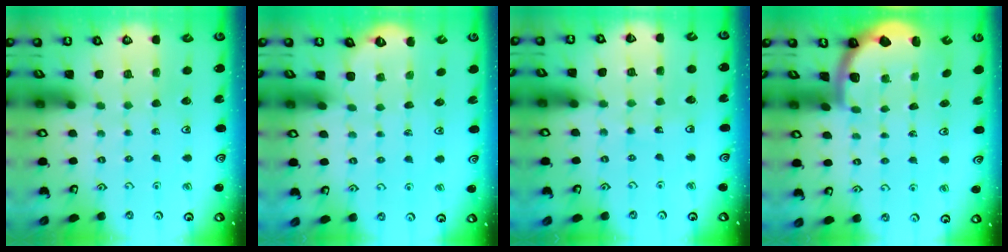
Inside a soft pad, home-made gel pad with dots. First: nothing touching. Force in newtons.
{"total": 1.4, "press": 0.8, "slide": 1.2}
{"total": 6.4, "press": 5.8, "slide": 2.7}
{"total": 2.0, "press": 1.9, "slide": 0.5}